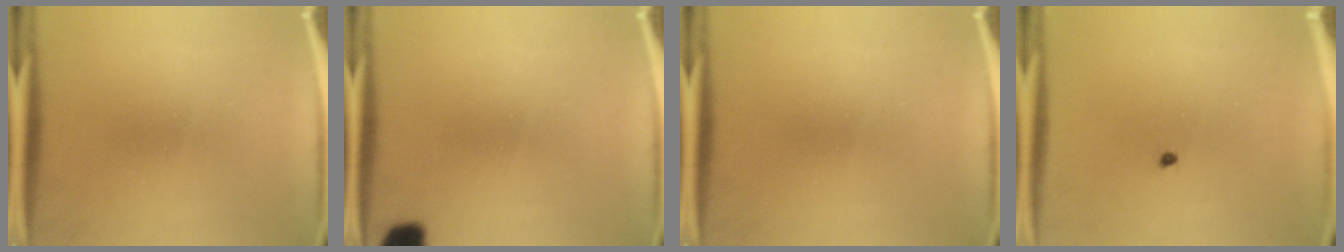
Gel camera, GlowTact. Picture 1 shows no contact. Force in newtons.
{"total": 5.0}
{"total": 0.0}
{"total": 0.6}